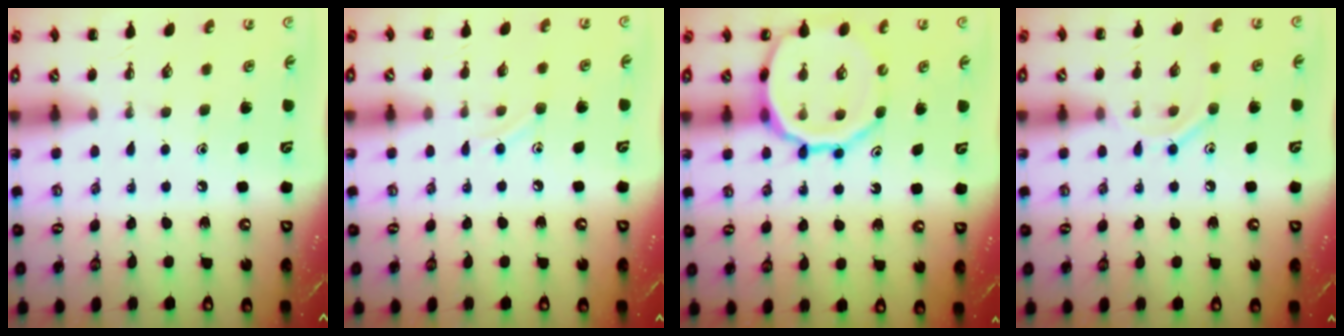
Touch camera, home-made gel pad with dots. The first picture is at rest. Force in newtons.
{"total": 4.8, "press": 4.6, "slide": 1.3}
{"total": 16.6, "press": 16.4, "slide": 3.0}
{"total": 8.4, "press": 8.3, "slide": 1.4}